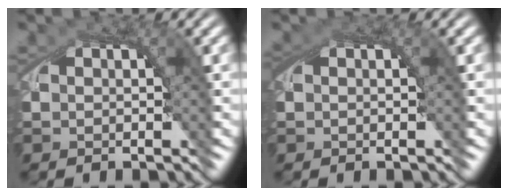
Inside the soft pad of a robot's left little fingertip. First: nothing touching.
{"total": 1.0, "force": [0.4, 0.5, 0.8], "torque": [-0.012, 0.001, 0.006]}